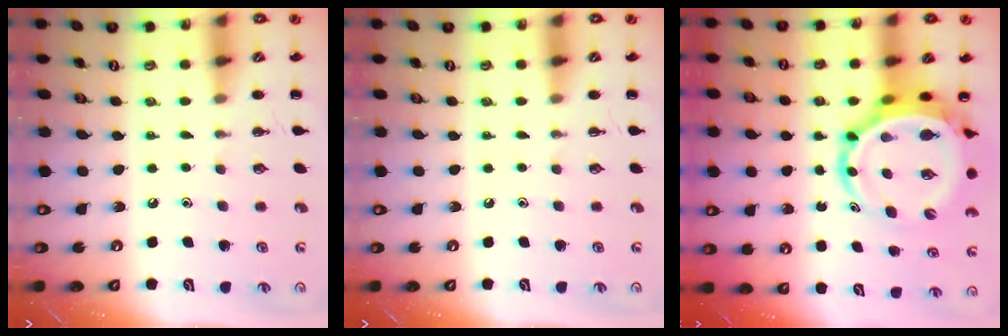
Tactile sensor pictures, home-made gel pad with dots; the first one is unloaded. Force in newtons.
{"total": 0.0}
{"total": 7.7, "press": 7.3, "slide": 2.3}